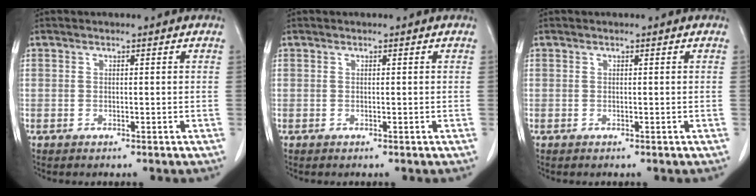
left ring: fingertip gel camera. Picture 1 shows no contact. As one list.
[{"total": 0.0}, {"total": 0.0}]